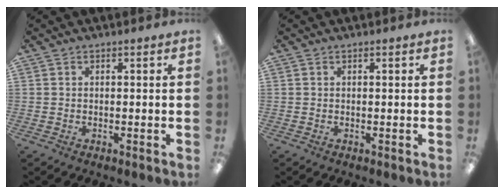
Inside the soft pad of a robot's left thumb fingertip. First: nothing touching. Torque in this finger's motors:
{"motor_torque": [-0.11, -0.10, 0.04, -0.02, 0.00]}